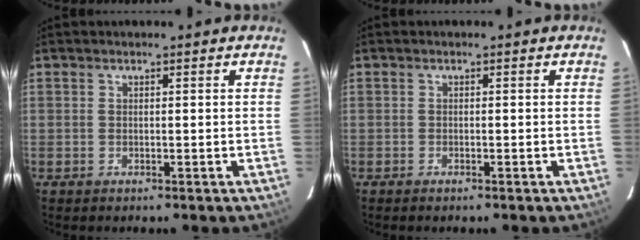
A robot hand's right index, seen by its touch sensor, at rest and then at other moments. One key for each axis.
{"total": 0.7, "fx": -0.6, "fy": 0.1, "fz": 0.3, "tx": -0.006, "ty": -0.001, "tz": -0.012}